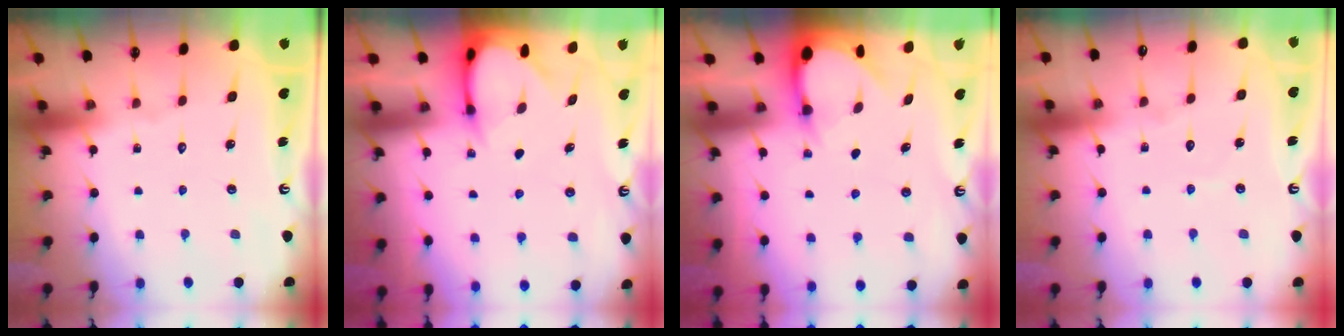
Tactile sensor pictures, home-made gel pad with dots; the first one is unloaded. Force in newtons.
{"total": 3.8, "press": 3.8, "slide": 0.4}
{"total": 3.2, "press": 3.2, "slide": 0.2}
{"total": 2.6, "press": 2.6, "slide": 0.1}